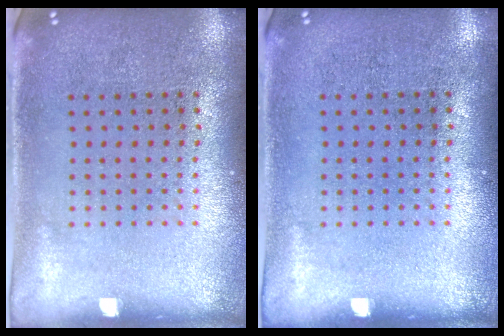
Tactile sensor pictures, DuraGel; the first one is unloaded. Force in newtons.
{"total": 0.0}